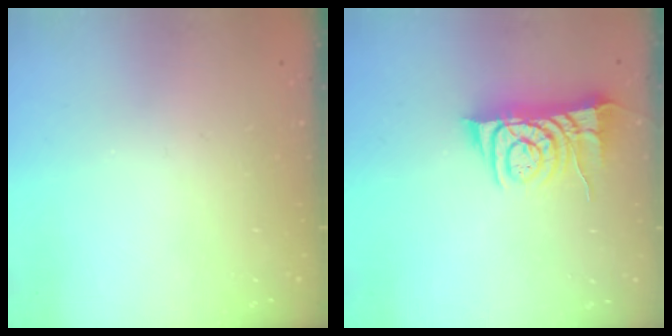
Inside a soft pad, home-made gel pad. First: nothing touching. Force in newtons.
{"total": 7.7, "press": 7.6, "slide": 1.1}